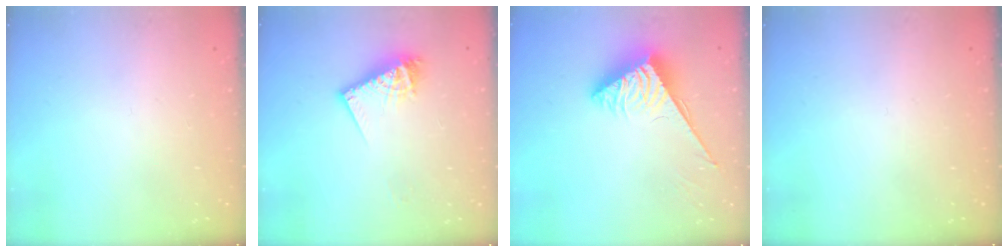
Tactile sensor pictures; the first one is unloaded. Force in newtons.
{"total": 10.3, "press": 10.3, "slide": 1.0}
{"total": 3.7, "press": 3.7, "slide": 0.4}
{"total": 0.0}